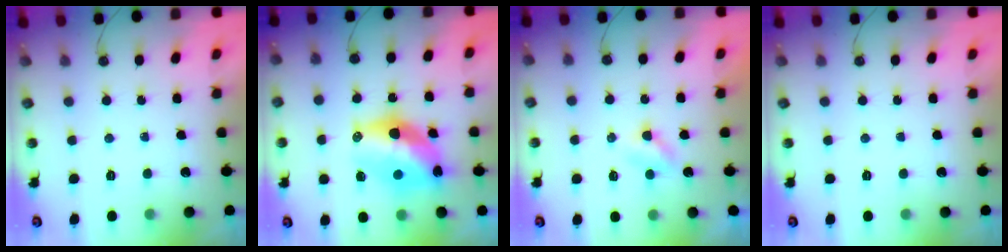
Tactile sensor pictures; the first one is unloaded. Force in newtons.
{"total": 13.8, "press": 13.7, "slide": 1.5}
{"total": 2.4, "press": 2.4, "slide": 0.6}
{"total": 0.0}